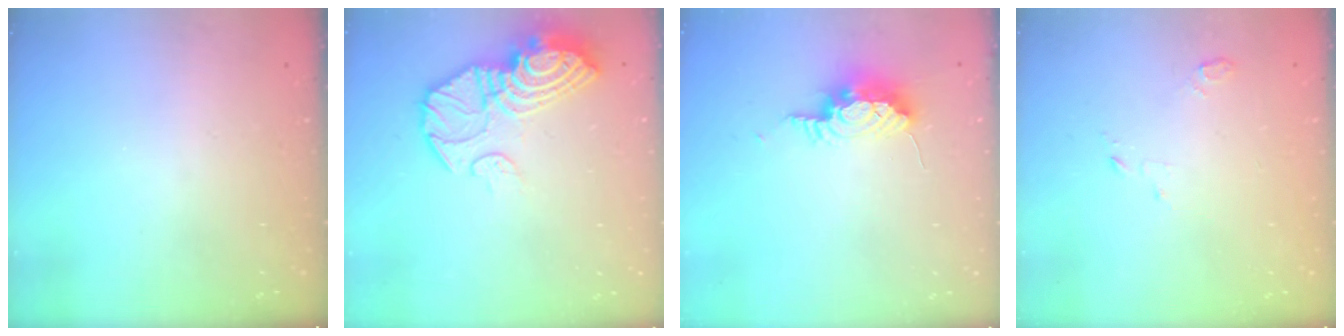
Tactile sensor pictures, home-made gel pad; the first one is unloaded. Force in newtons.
{"total": 16.1, "press": 16.1, "slide": 1.3}
{"total": 15.3, "press": 10.5, "slide": 11.1}
{"total": 2.8, "press": 2.8, "slide": 0.3}